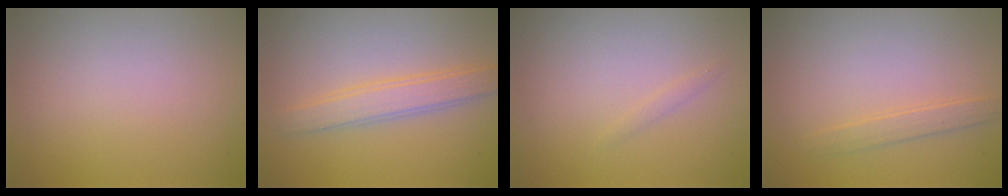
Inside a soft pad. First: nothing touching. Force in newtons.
{"total": 3.1, "press": 3.1, "slide": 0.0}
{"total": 1.1, "press": 1.1, "slide": 0.2}
{"total": 1.3, "press": 1.3, "slide": 0.1}